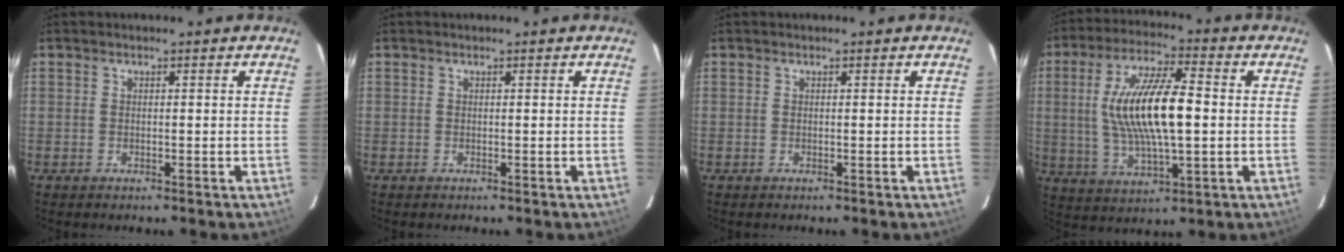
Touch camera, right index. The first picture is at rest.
{"total": 0.0}
{"total": 0.0}
{"total": 16.0, "force": [0.7, 4.9, 15.2], "torque": [-0.290, 0.007, 0.018]}